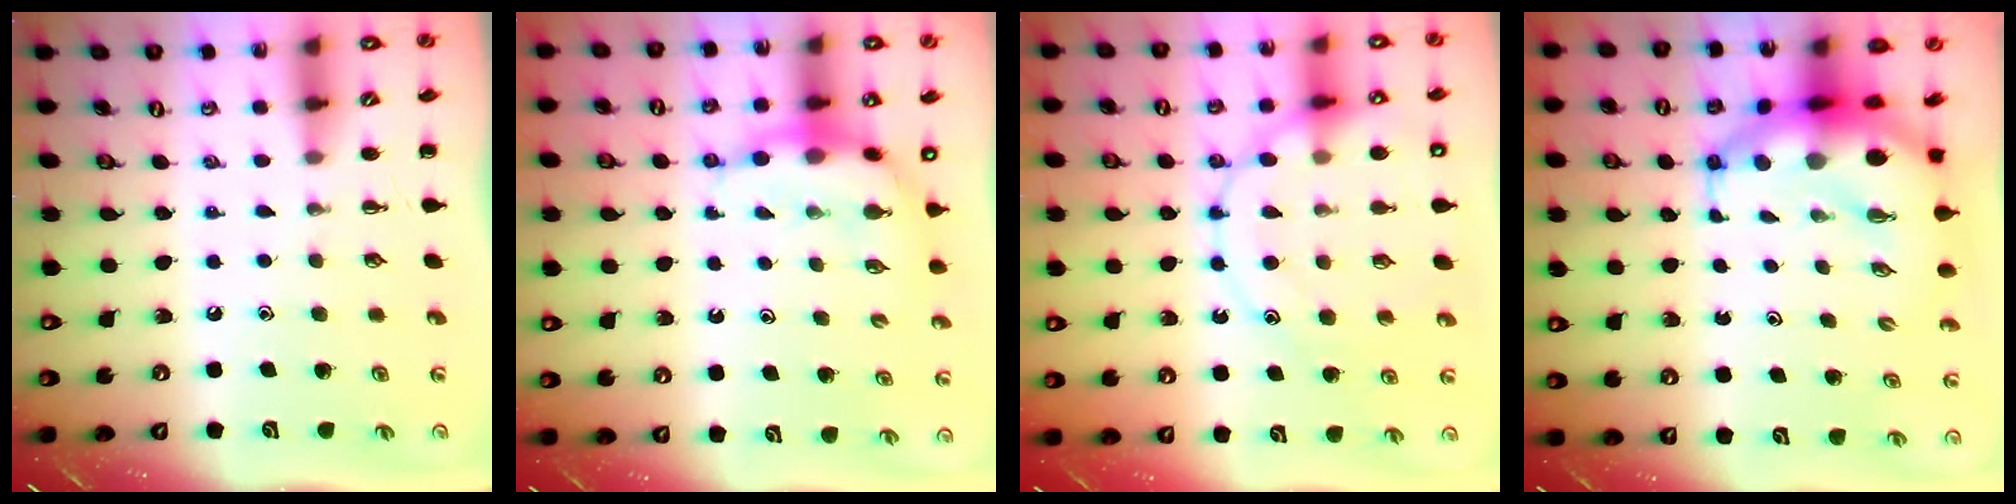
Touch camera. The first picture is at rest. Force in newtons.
{"total": 7.3, "press": 7.2, "slide": 0.8}
{"total": 16.5, "press": 16.3, "slide": 2.2}
{"total": 10.7, "press": 10.3, "slide": 2.7}